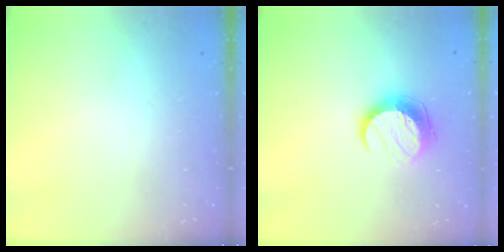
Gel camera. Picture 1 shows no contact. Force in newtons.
{"total": 10.2, "press": 10.2, "slide": 0.2}